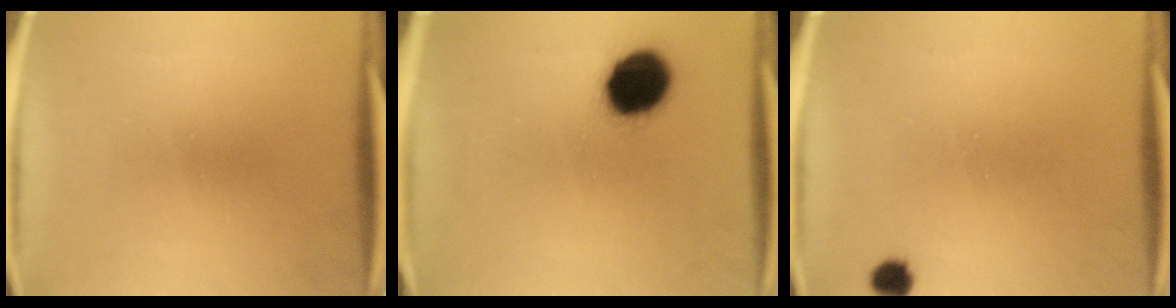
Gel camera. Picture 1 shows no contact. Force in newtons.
{"total": 13.1}
{"total": 2.3}